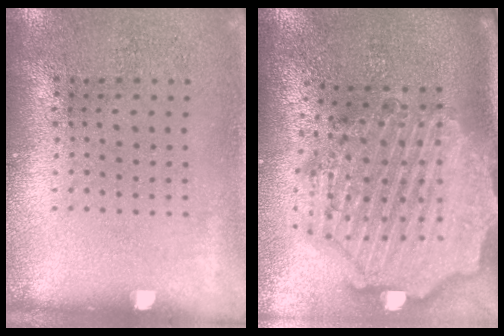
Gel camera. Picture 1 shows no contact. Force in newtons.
{"total": 3.6, "press": 2.9, "slide": 2.1}